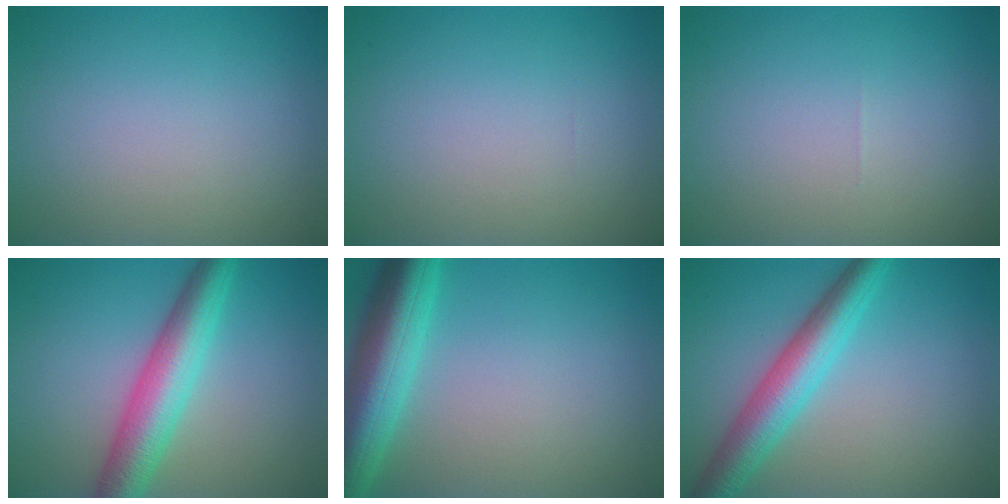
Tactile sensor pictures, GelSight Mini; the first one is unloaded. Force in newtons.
{"total": 0.0}
{"total": 0.0}
{"total": 6.4, "press": 6.4, "slide": 0.1}
{"total": 7.9, "press": 7.9, "slide": 0.4}
{"total": 5.6, "press": 5.6, "slide": 0.0}